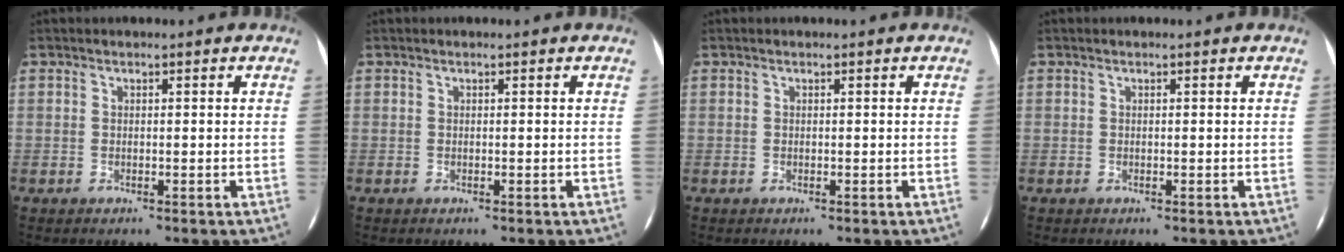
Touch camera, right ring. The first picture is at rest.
{"total": 0.0}
{"total": 0.0}
{"total": 0.0}